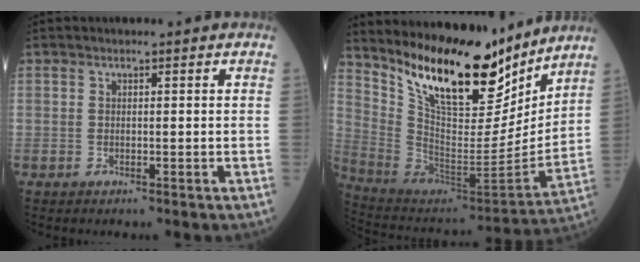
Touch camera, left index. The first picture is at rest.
{"total": 19.8, "force": [16.0, 5.7, 10.3], "torque": [-0.176, -0.034, 0.282]}